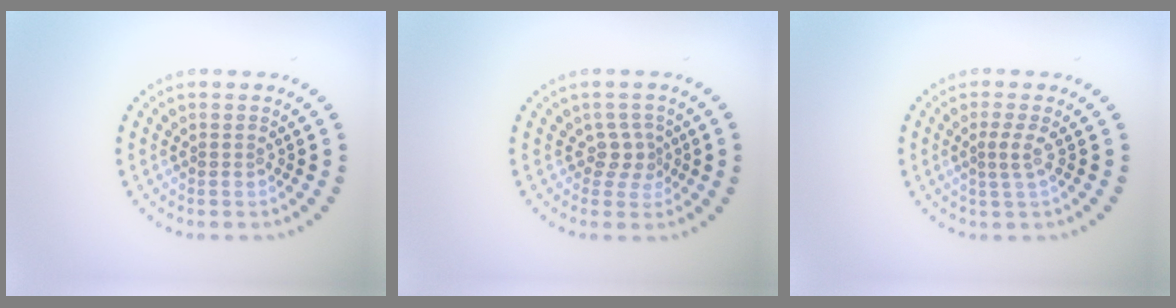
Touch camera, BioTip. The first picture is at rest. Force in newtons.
{"total": 1.9, "press": 1.4, "slide": 1.3}
{"total": 1.6, "press": 1.1, "slide": 1.2}